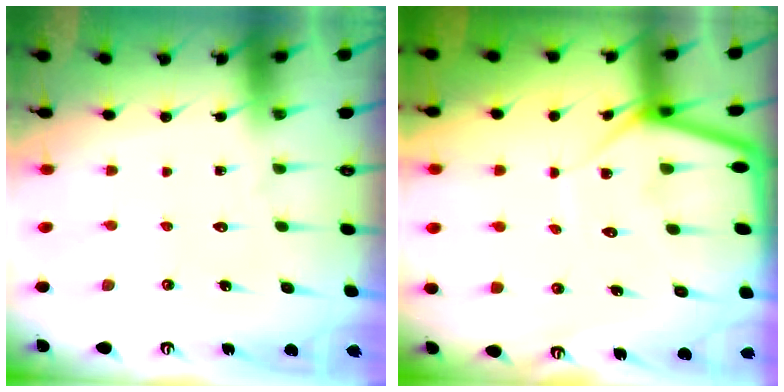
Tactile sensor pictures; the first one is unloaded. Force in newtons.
{"total": 6.5, "press": 6.4, "slide": 0.6}